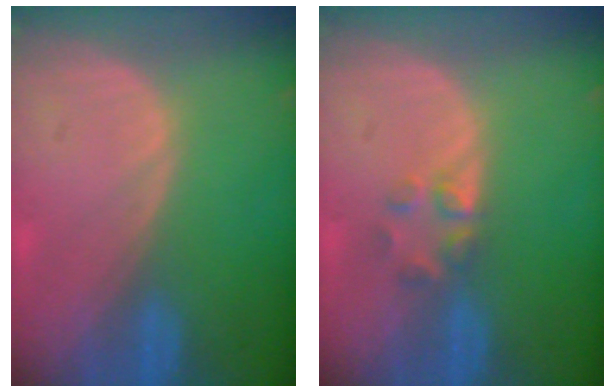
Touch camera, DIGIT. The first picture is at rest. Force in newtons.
{"total": 2.6, "press": 2.6, "slide": 0.2}